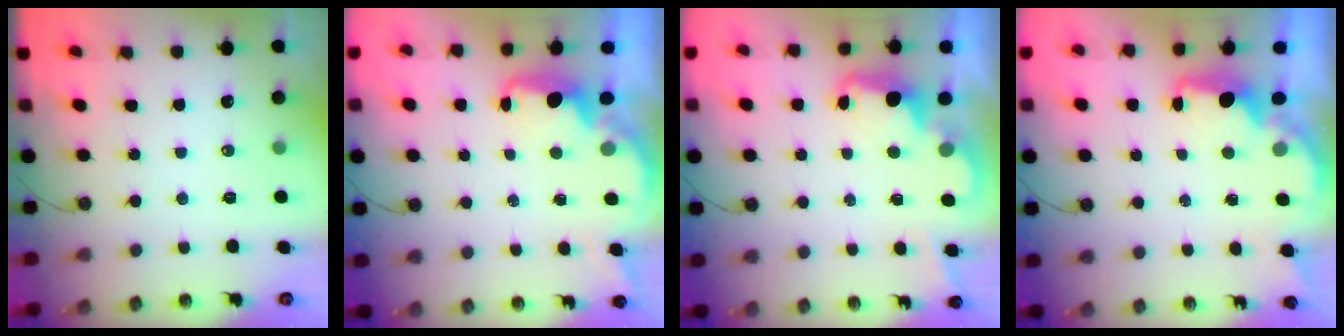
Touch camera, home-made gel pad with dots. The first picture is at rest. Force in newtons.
{"total": 2.3, "press": 2.1, "slide": 0.9}
{"total": 2.3, "press": 2.2, "slide": 0.5}
{"total": 2.8, "press": 2.6, "slide": 0.9}